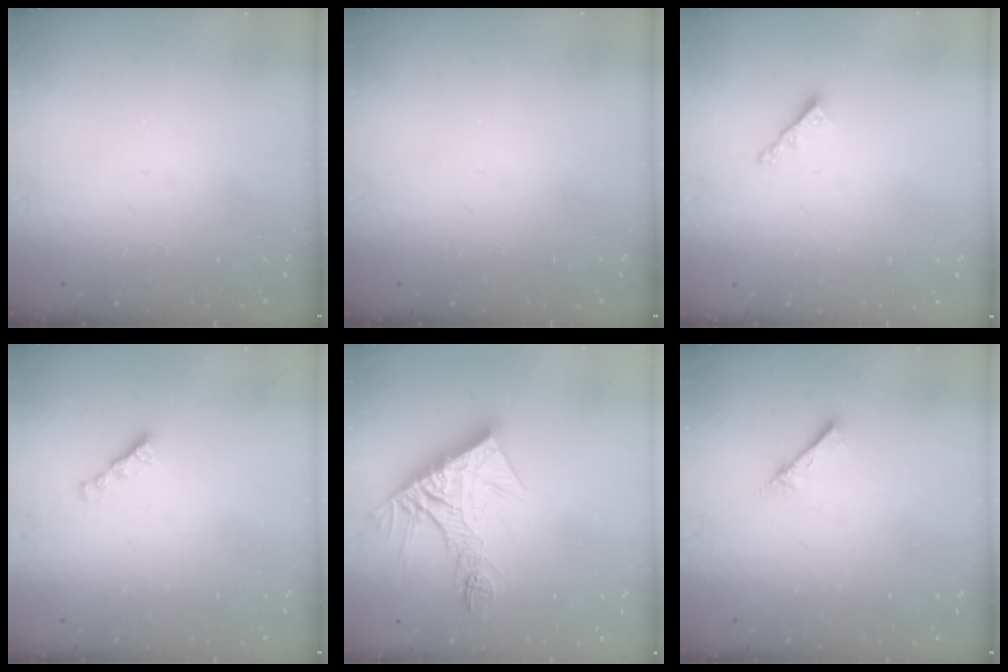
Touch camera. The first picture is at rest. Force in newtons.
{"total": 0.0}
{"total": 2.9, "press": 2.9, "slide": 0.5}
{"total": 2.7, "press": 2.6, "slide": 0.7}
{"total": 15.4, "press": 15.3, "slide": 1.2}
{"total": 2.7, "press": 2.6, "slide": 0.3}